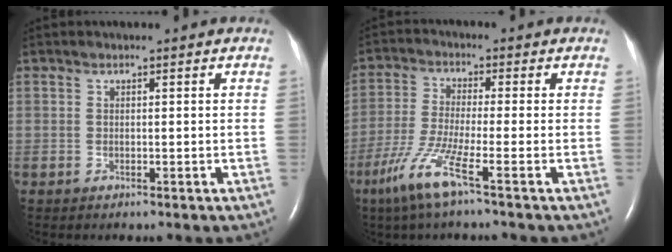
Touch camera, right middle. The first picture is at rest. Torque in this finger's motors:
{"motor_torque": [0.17, -0.20, 0.77, 0.21]}